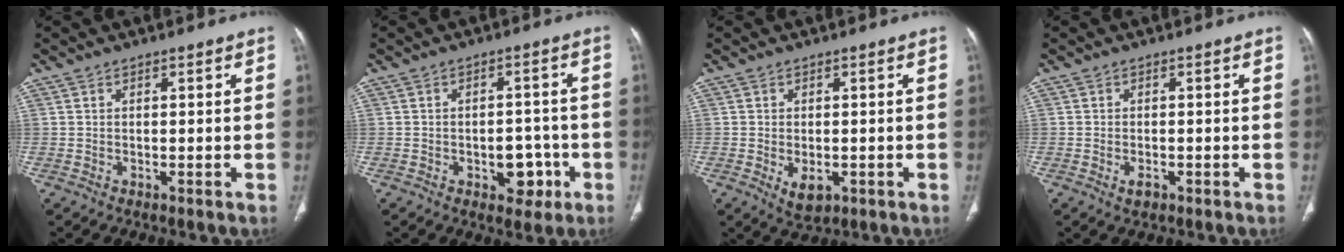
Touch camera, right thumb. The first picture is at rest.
{"total": 6.4, "force": [-2.4, 4.2, 4.3], "torque": [-0.025, 0.021, -0.025]}
{"total": 4.2, "force": [-1.2, 2.6, 3.0], "torque": [-0.044, -0.003, -0.008]}
{"total": 1.7, "force": [-0.8, 1.0, 1.1], "torque": [-0.020, 0.001, -0.011]}